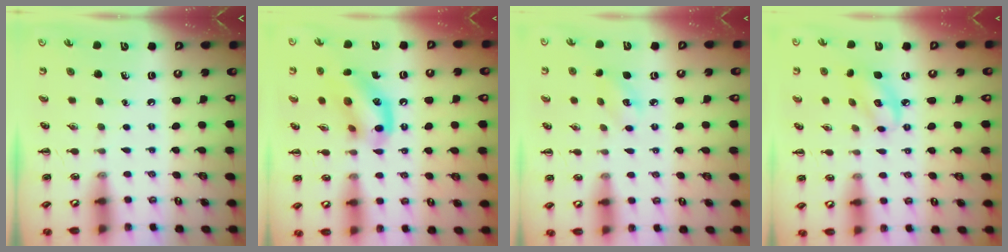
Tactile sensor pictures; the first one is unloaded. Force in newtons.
{"total": 13.6, "press": 13.3, "slide": 3.2}
{"total": 3.7, "press": 3.6, "slide": 0.7}
{"total": 6.7, "press": 6.7, "slide": 0.3}